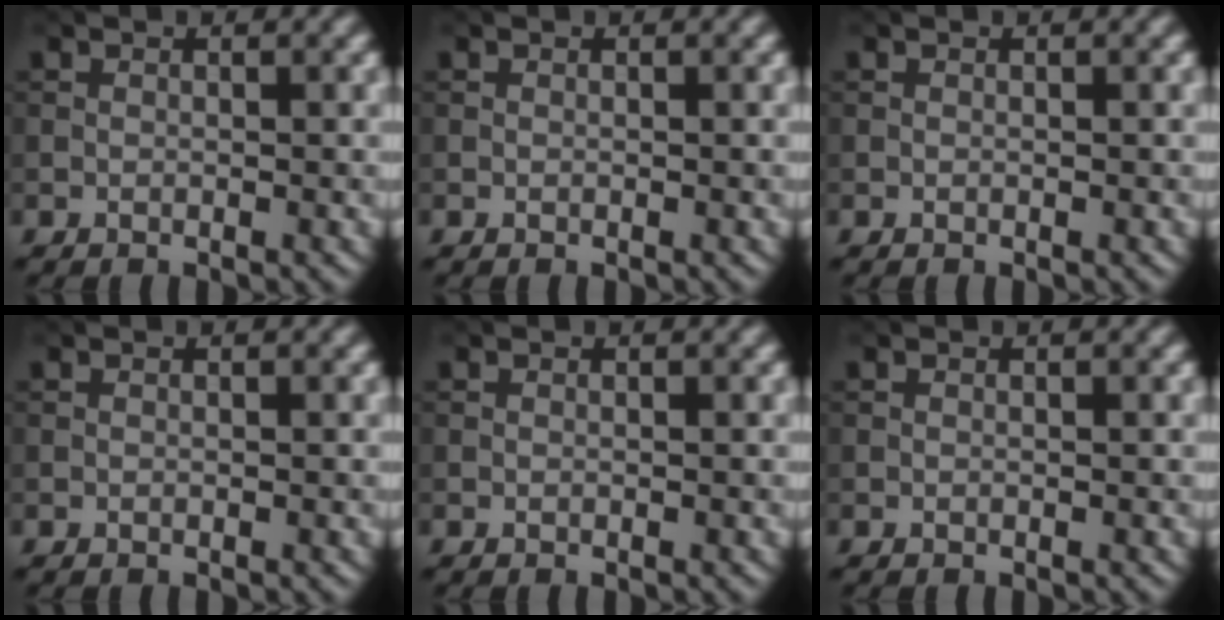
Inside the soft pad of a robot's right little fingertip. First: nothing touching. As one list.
[{"total": 0.0}, {"total": 0.0}, {"total": 0.0}, {"total": 0.0}, {"total": 0.0}]